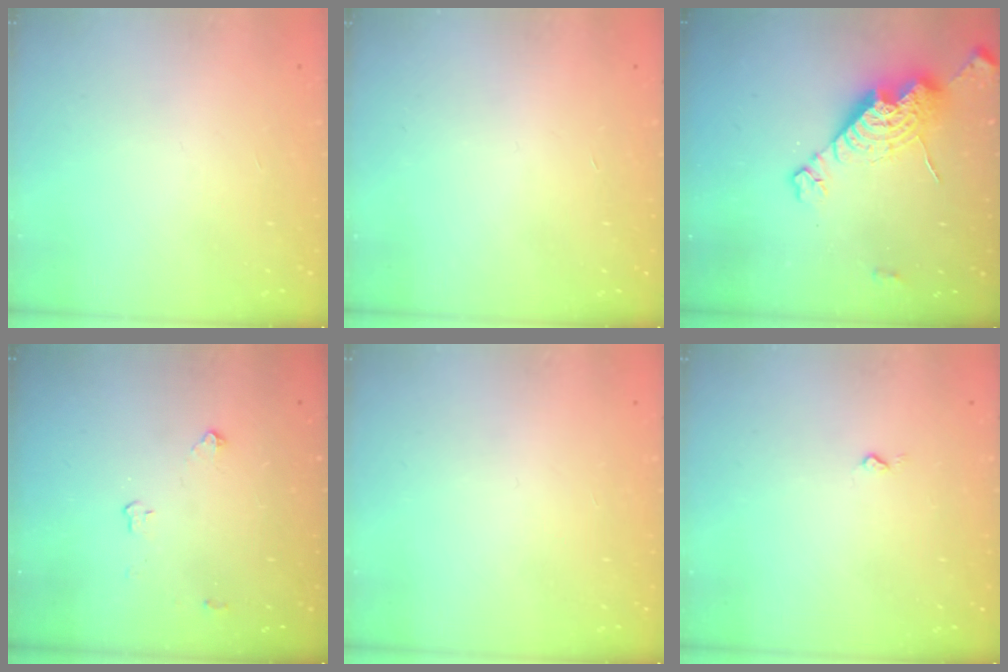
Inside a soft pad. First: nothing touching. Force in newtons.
{"total": 0.9, "press": 0.9, "slide": 0.2}
{"total": 14.3, "press": 14.3, "slide": 1.3}
{"total": 3.3, "press": 3.2, "slide": 0.5}
{"total": 0.0}
{"total": 2.7, "press": 2.6, "slide": 0.4}